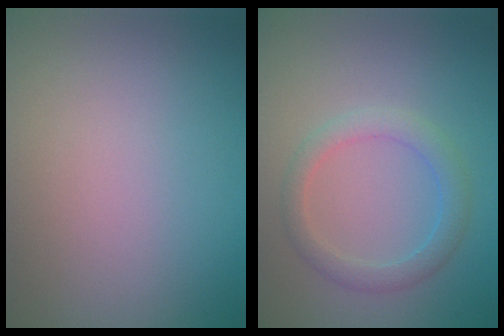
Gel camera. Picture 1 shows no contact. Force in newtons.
{"total": 2.5, "press": 2.5, "slide": 0.1}